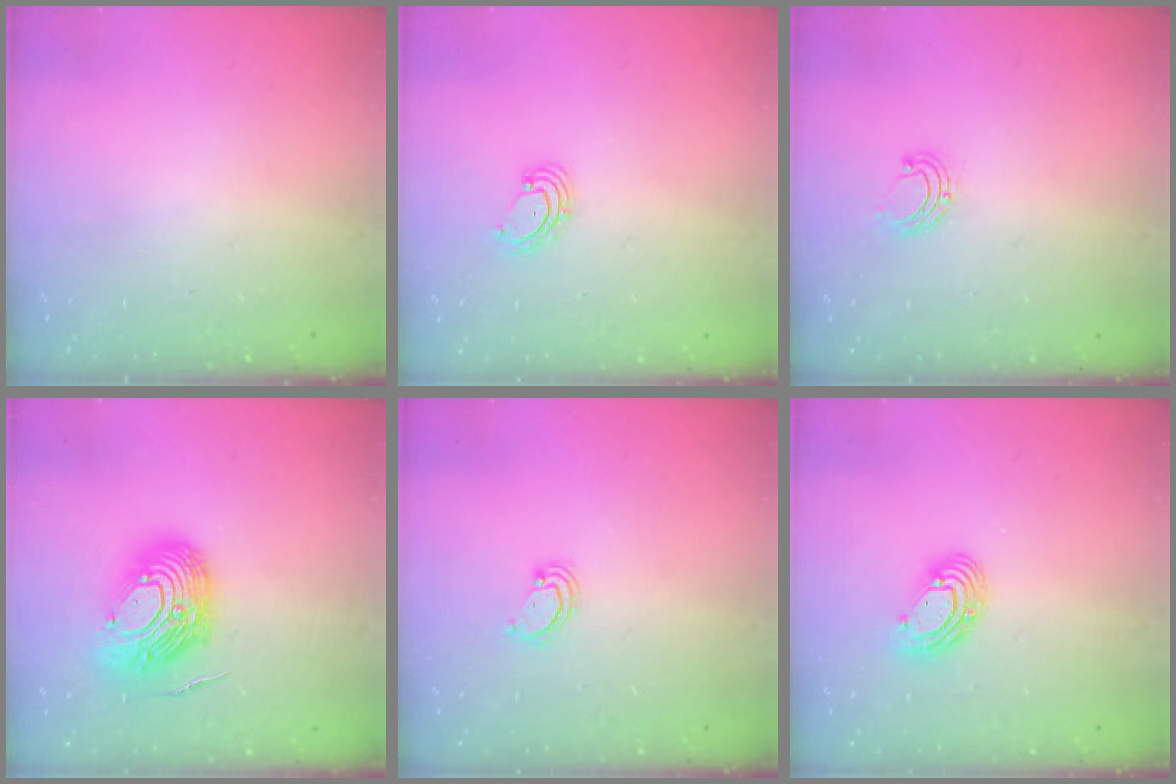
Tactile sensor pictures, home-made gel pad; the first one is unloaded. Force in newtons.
{"total": 2.5, "press": 2.4, "slide": 0.4}
{"total": 5.9, "press": 5.9, "slide": 0.5}
{"total": 14.9, "press": 14.7, "slide": 2.7}
{"total": 2.5, "press": 2.4, "slide": 0.2}
{"total": 9.2, "press": 9.1, "slide": 1.6}